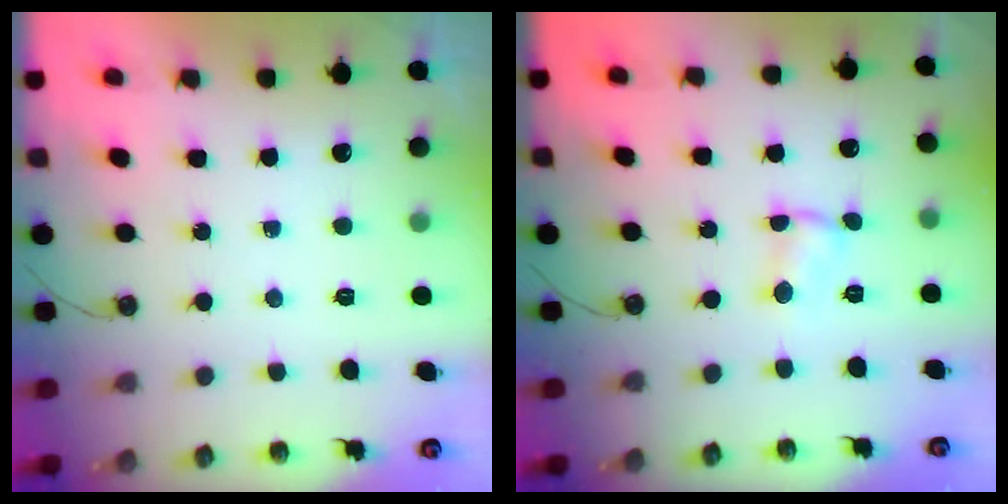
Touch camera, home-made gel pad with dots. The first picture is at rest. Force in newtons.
{"total": 1.5, "press": 1.5, "slide": 0.2}